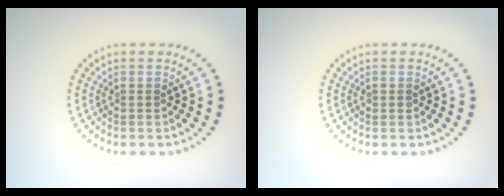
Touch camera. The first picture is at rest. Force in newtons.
{"total": 0.7, "press": 0.7, "slide": 0.1}